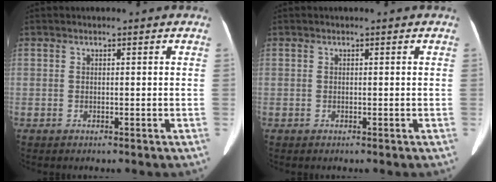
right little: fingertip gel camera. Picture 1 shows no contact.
{"total": 0.0}